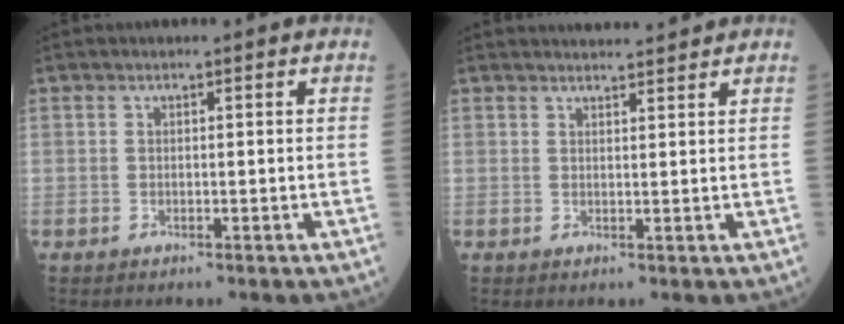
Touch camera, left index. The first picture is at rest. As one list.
[{"total": 4.8, "force": [4.7, 0.1, 0.9], "torque": [-0.013, 0.018, 0.063]}]